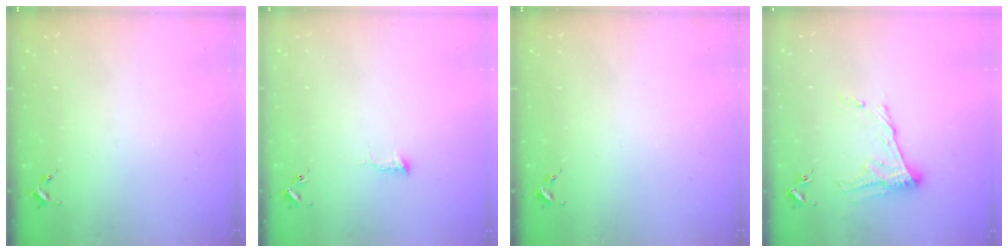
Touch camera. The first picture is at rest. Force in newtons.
{"total": 6.5, "press": 6.5, "slide": 0.5}
{"total": 0.0}
{"total": 12.2, "press": 12.2, "slide": 0.5}